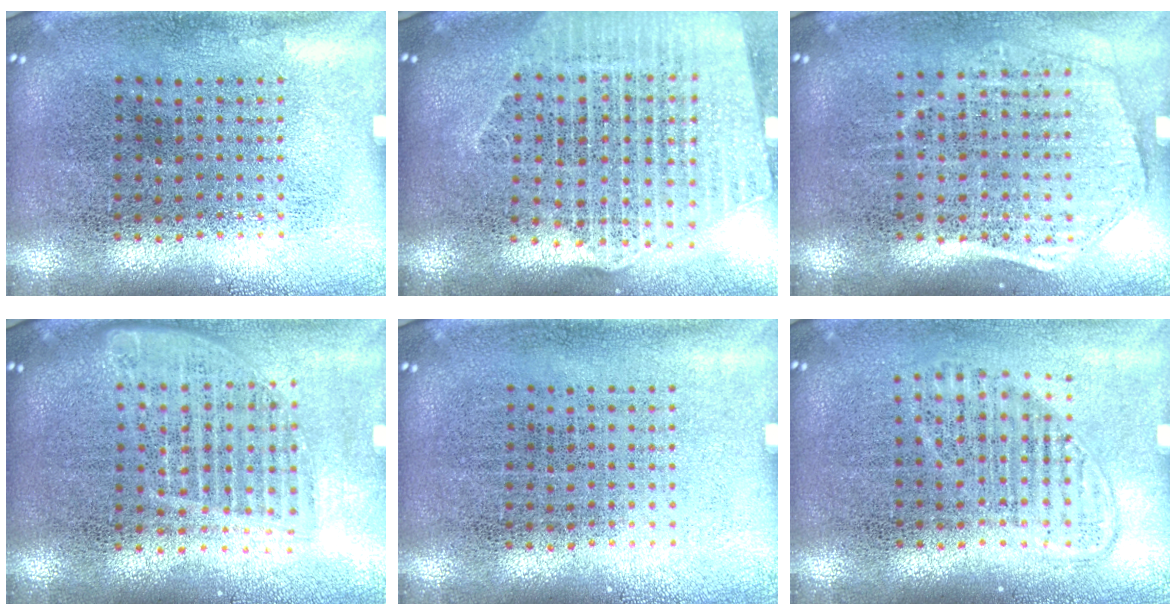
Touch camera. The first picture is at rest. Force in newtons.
{"total": 2.4, "press": 2.2, "slide": 1.2}
{"total": 1.5, "press": 1.4, "slide": 0.6}
{"total": 1.6, "press": 1.5, "slide": 0.7}
{"total": 0.0}
{"total": 1.4, "press": 1.2, "slide": 0.7}